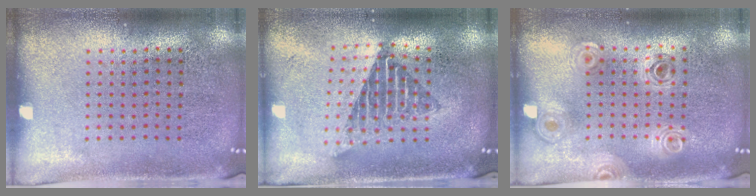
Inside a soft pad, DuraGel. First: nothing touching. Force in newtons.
{"total": 1.7, "press": 1.4, "slide": 1.0}
{"total": 0.9, "press": 0.9, "slide": 0.1}